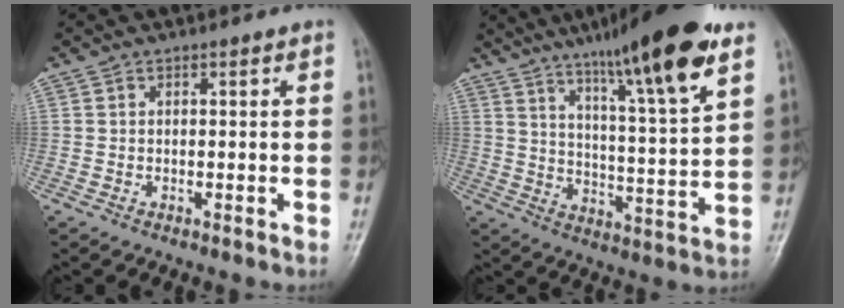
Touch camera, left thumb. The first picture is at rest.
{"total": 19.2, "force": [12.2, 1.9, 14.7], "torque": [-0.212, -0.057, 0.191]}